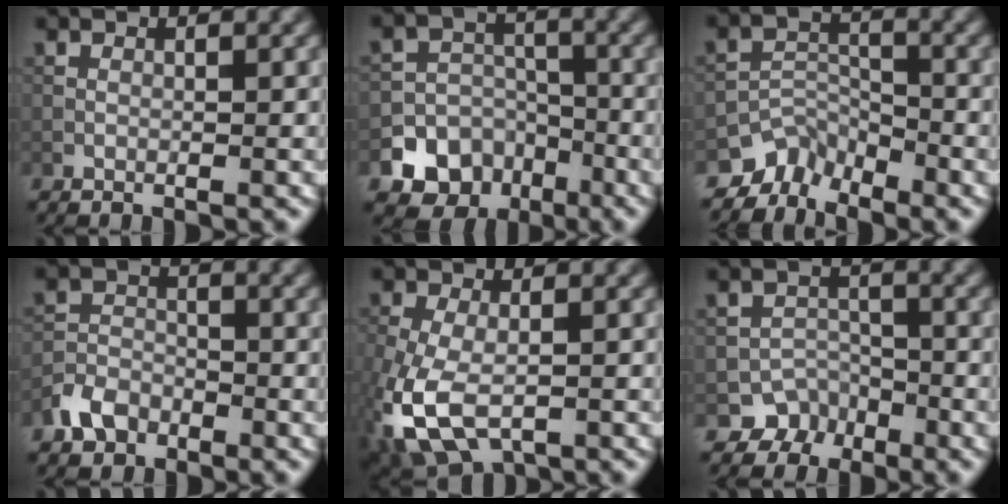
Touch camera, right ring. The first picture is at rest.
{"total": 9.0, "force": [-4.9, 7.3, 2.1], "torque": [-0.019, -0.022, -0.104]}
{"total": 3.7, "force": [-3.2, 1.7, 0.6], "torque": [-0.001, -0.002, -0.066]}
{"total": 2.9, "force": [-2.0, 1.9, 0.9], "torque": [-0.017, 0.006, -0.045]}
{"total": 9.6, "force": [-4.2, 5.1, 7.0], "torque": [-0.181, -0.037, -0.075]}
{"total": 3.3, "force": [-2.2, 2.4, 0.1], "torque": [0.021, 0.004, -0.031]}